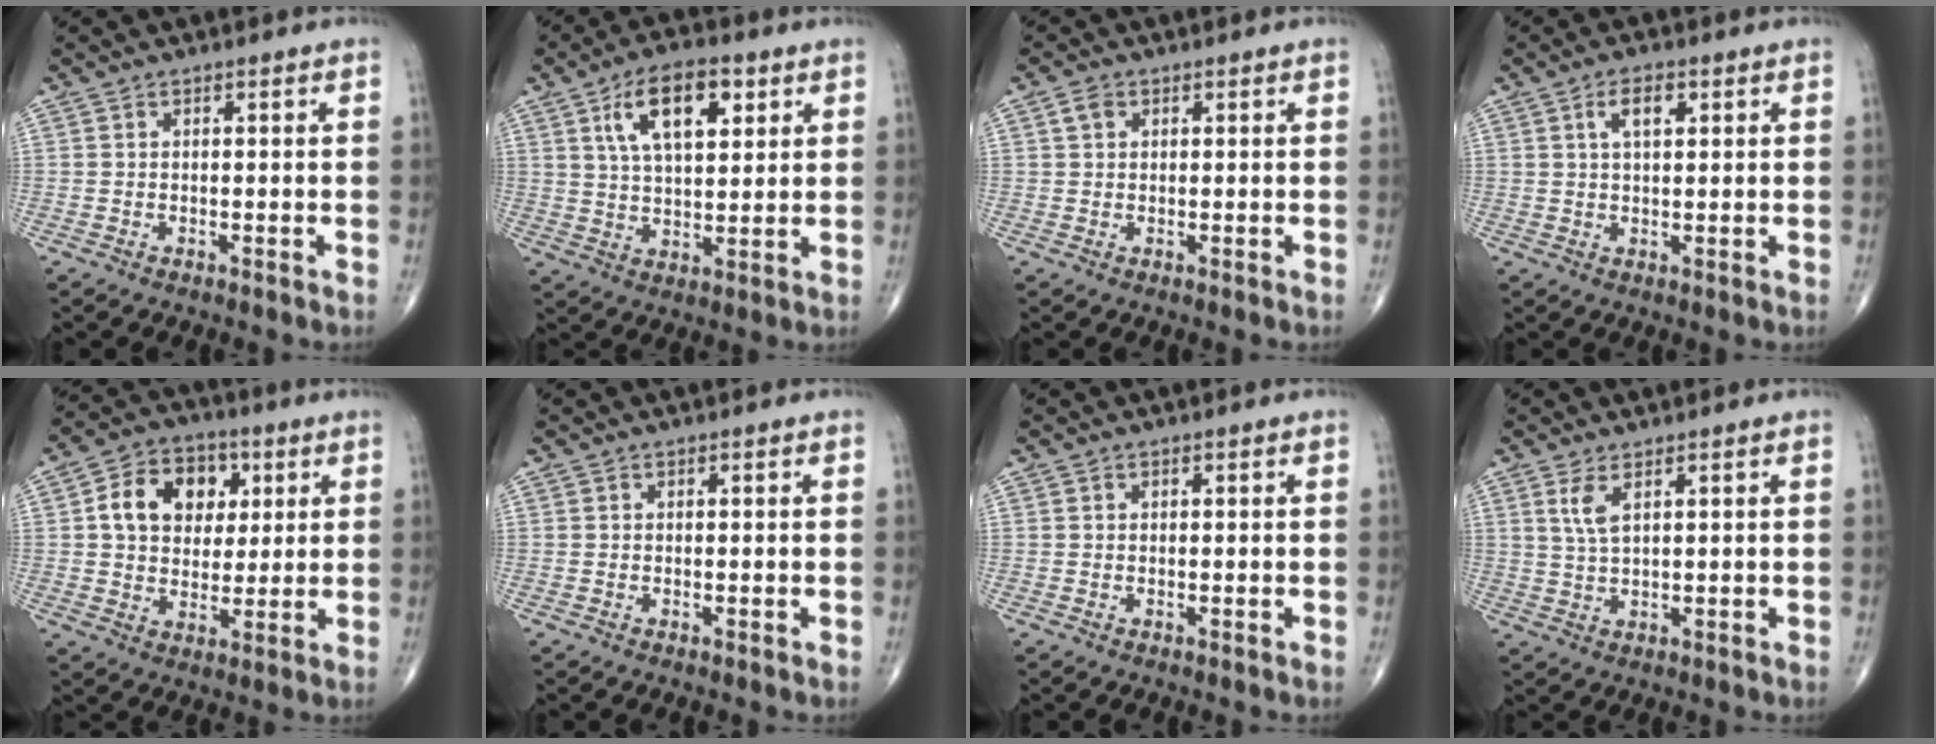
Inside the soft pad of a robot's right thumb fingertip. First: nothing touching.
{"total": 12.2, "force": [5.0, 5.9, 9.4], "torque": [-0.143, -0.010, 0.089]}
{"total": 2.1, "force": [0.8, 1.6, 1.1], "torque": [-0.019, 0.004, 0.014]}
{"total": 4.5, "force": [1.7, 2.1, 3.6], "torque": [-0.058, 0.001, 0.030]}
{"total": 12.5, "force": [3.1, 9.5, 7.6], "torque": [-0.089, 0.004, 0.047]}
{"total": 0.0}
{"total": 0.0}
{"total": 3.6, "force": [1.8, 1.2, 2.9], "torque": [-0.065, -0.007, 0.043]}